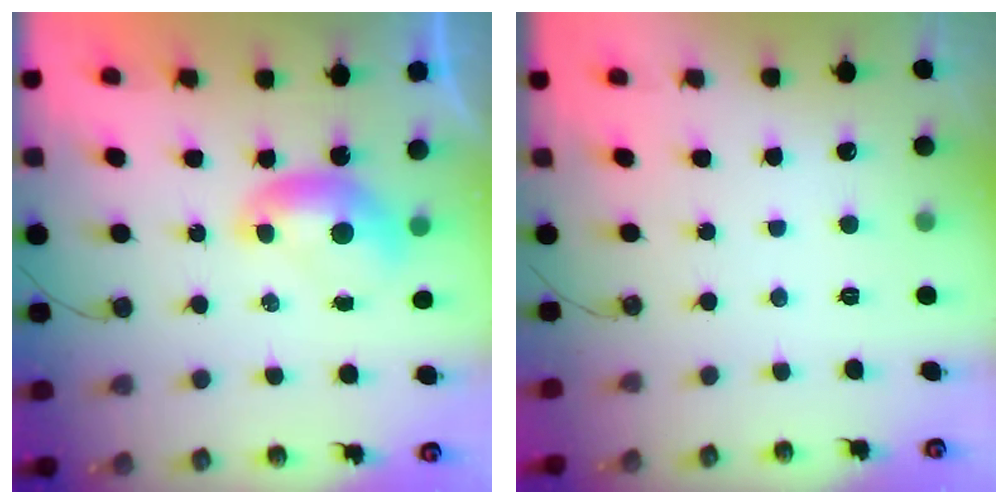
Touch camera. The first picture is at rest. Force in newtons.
{"total": 2.7, "press": 2.7, "slide": 0.3}